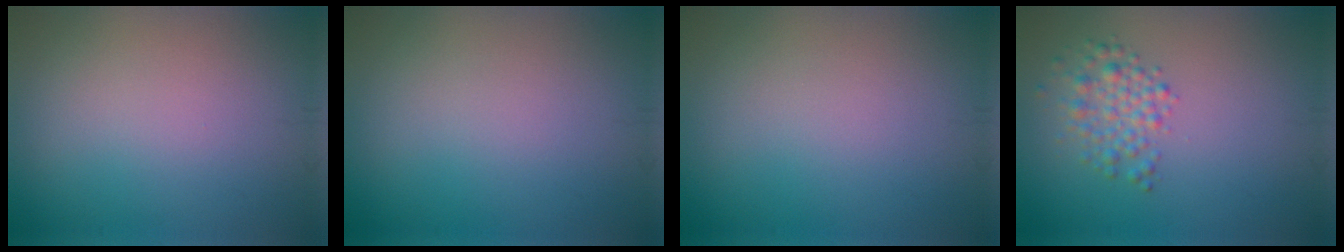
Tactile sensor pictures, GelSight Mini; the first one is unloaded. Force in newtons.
{"total": 0.0}
{"total": 0.0}
{"total": 2.6, "press": 2.6, "slide": 0.1}